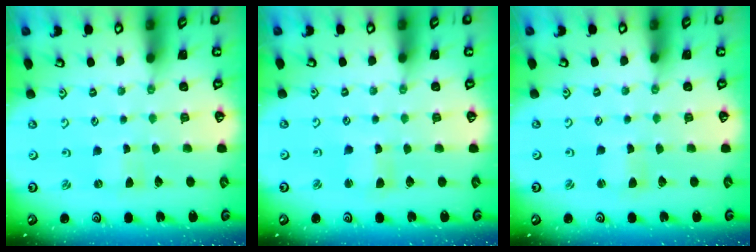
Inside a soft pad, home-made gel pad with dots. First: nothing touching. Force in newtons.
{"total": 2.1, "press": 2.1, "slide": 0.3}
{"total": 1.4, "press": 1.4, "slide": 0.3}